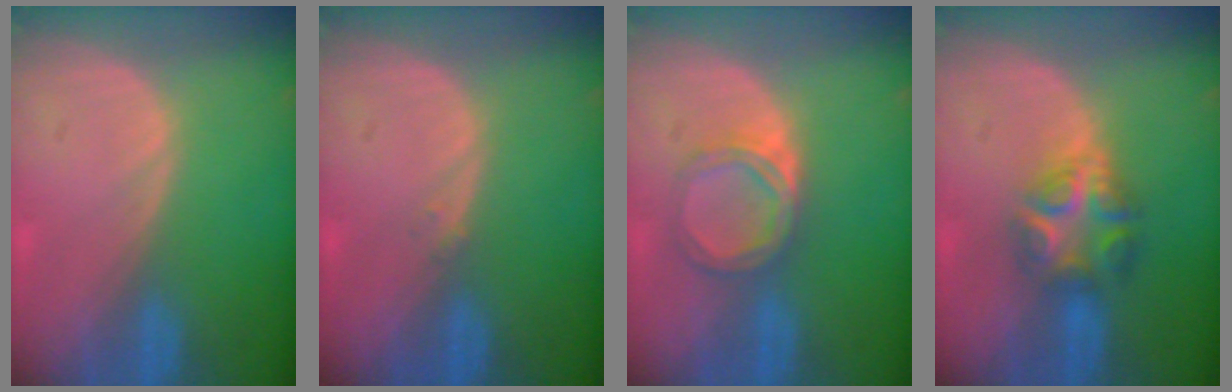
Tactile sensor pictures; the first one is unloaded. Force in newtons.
{"total": 0.6, "press": 0.5, "slide": 0.3}
{"total": 4.7, "press": 4.6, "slide": 0.4}
{"total": 6.1, "press": 6.1, "slide": 0.9}